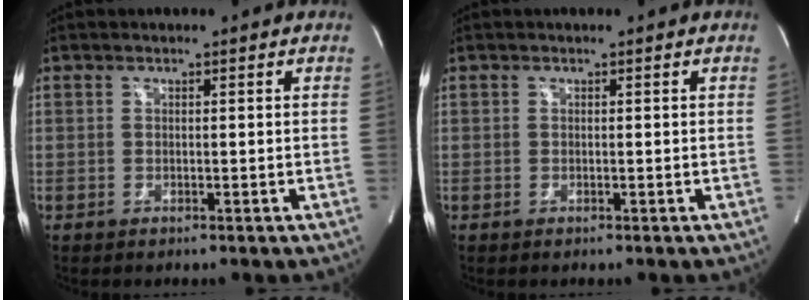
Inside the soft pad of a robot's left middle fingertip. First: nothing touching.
{"total": 0.0}